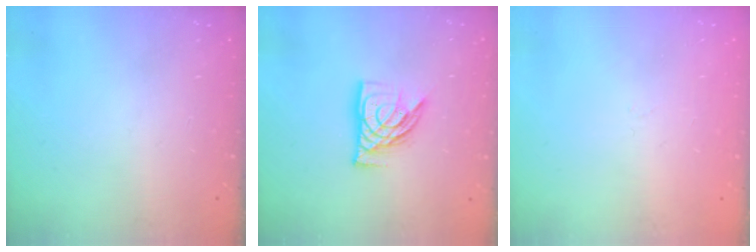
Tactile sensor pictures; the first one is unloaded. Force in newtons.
{"total": 11.3, "press": 11.2, "slide": 1.0}
{"total": 0.9, "press": 0.9, "slide": 0.2}